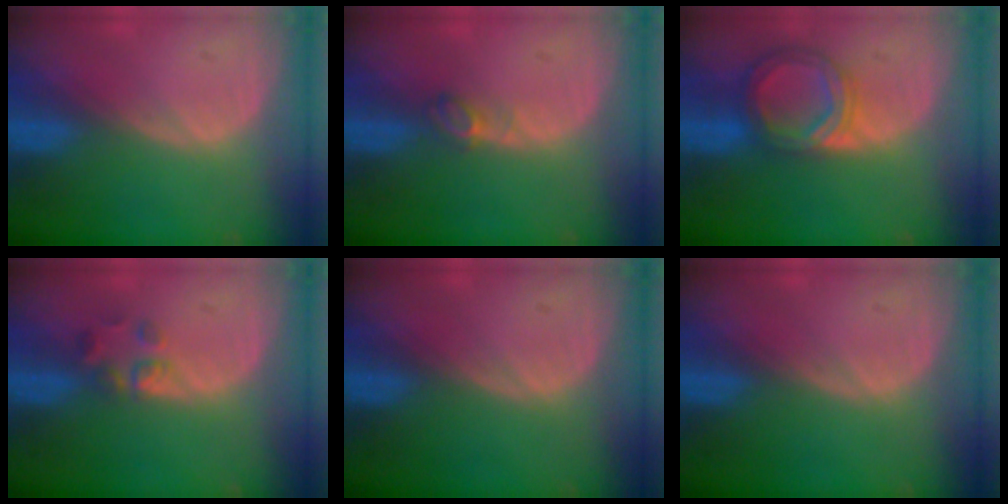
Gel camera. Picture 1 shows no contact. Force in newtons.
{"total": 2.0, "press": 1.9, "slide": 0.4}
{"total": 6.7, "press": 6.2, "slide": 2.6}
{"total": 2.6, "press": 2.4, "slide": 0.9}
{"total": 0.0}
{"total": 0.0}